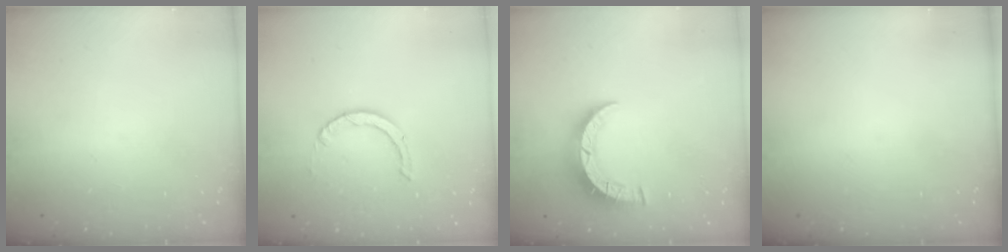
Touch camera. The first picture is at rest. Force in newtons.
{"total": 0.9, "press": 0.9, "slide": 0.1}
{"total": 6.8, "press": 6.8, "slide": 0.6}
{"total": 0.0}